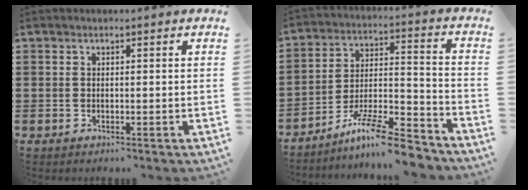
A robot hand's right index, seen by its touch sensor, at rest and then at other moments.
{"total": 11.2, "force": [-9.3, 1.2, 6.1], "torque": [-0.093, 0.026, -0.175]}